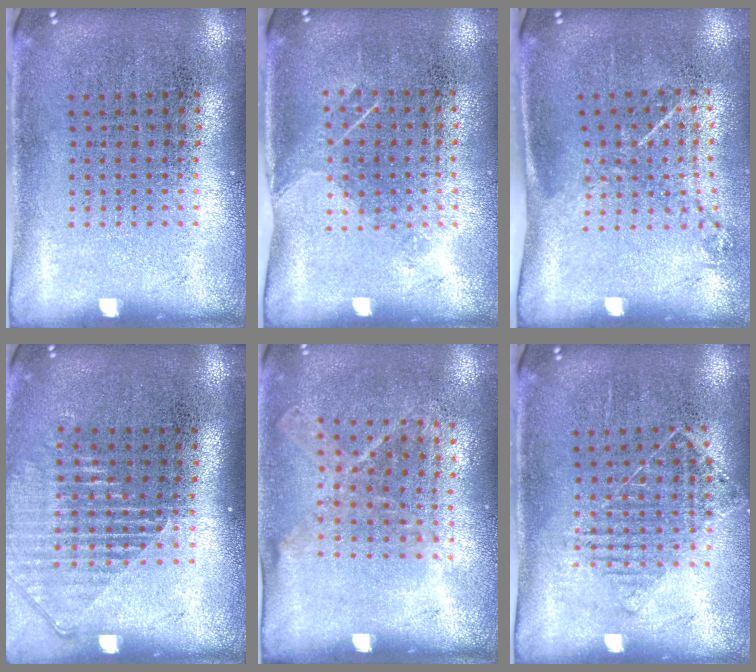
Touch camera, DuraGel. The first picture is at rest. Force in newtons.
{"total": 1.2, "press": 0.9, "slide": 0.7}
{"total": 1.2, "press": 0.9, "slide": 0.8}
{"total": 1.3, "press": 1.2, "slide": 0.5}
{"total": 1.1, "press": 0.9, "slide": 0.7}
{"total": 0.9, "press": 0.9, "slide": 0.2}